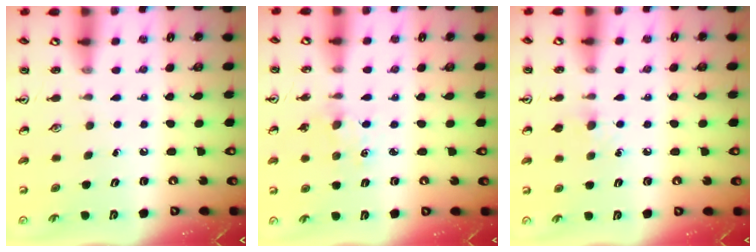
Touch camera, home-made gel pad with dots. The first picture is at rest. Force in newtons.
{"total": 1.4, "press": 1.4, "slide": 0.2}
{"total": 5.3, "press": 5.2, "slide": 1.0}